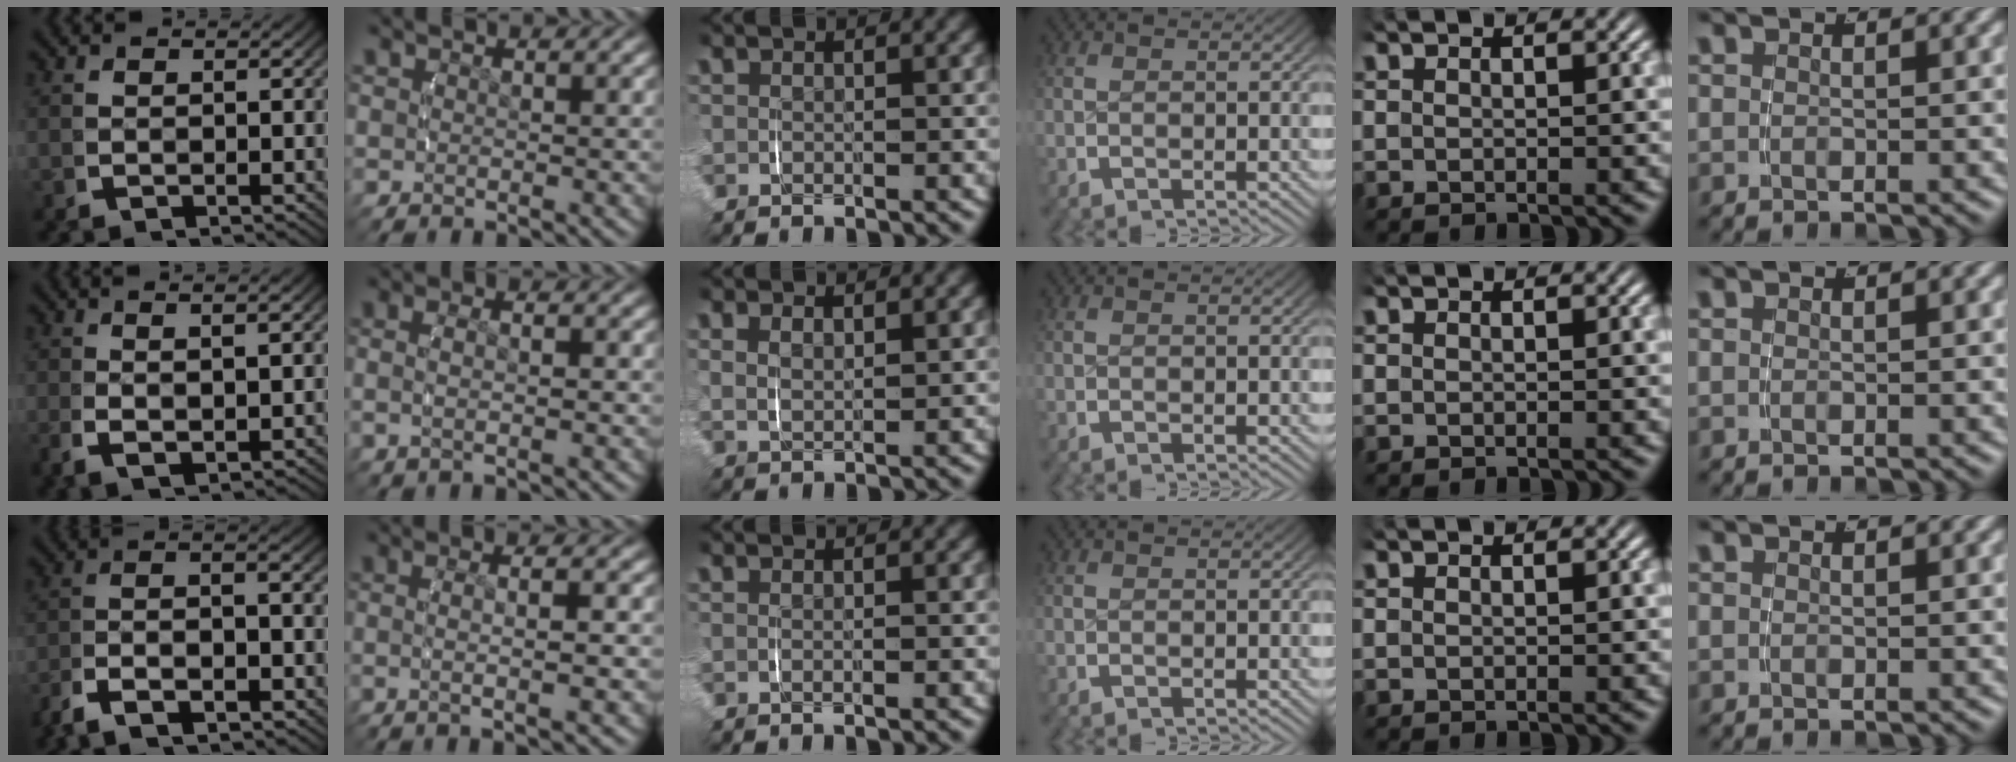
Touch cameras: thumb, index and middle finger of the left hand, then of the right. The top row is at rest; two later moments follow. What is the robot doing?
{"motion": "lift_and_place", "object": "scarf"}